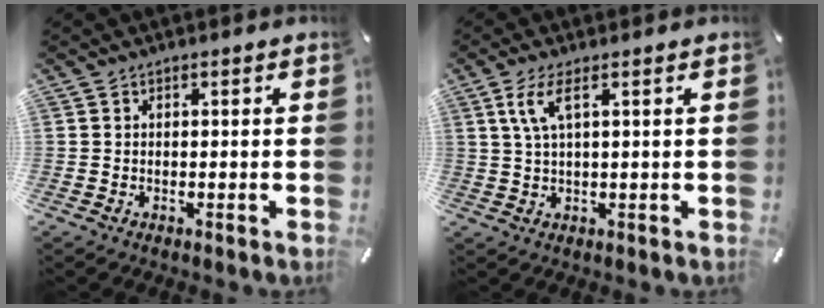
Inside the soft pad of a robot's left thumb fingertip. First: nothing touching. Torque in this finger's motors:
{"motor_torque": [0.93, 1.19, 0.67, -0.62, 0.33]}